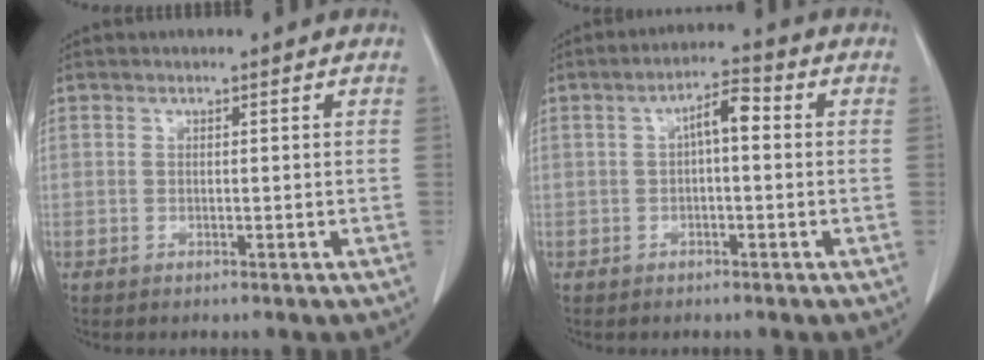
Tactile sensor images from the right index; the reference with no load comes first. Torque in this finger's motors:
{"motor_torque": [0.54, 0.01, 0.21, 0.08]}